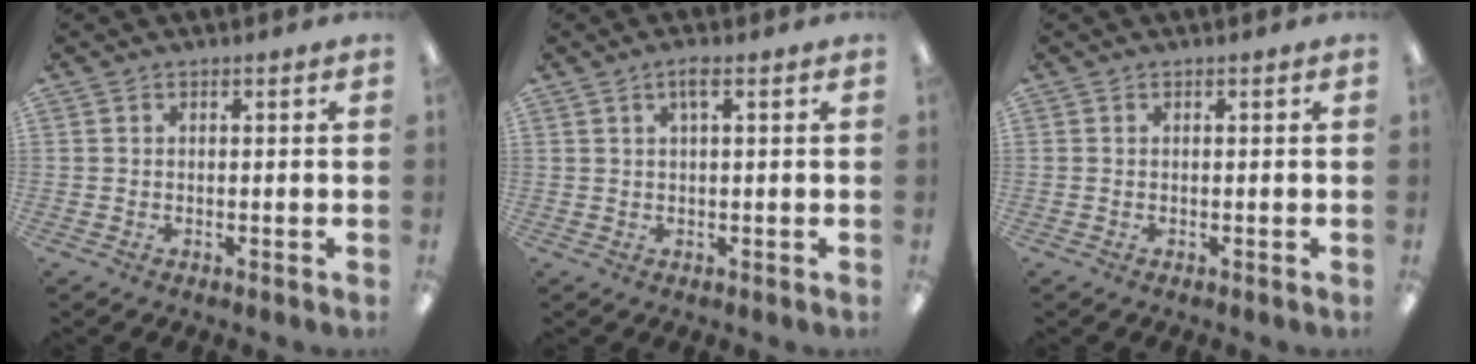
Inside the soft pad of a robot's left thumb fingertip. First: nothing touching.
{"total": 2.7, "force": [1.4, 0.8, 2.3], "torque": [-0.041, 0.005, 0.019]}
{"total": 0.0}